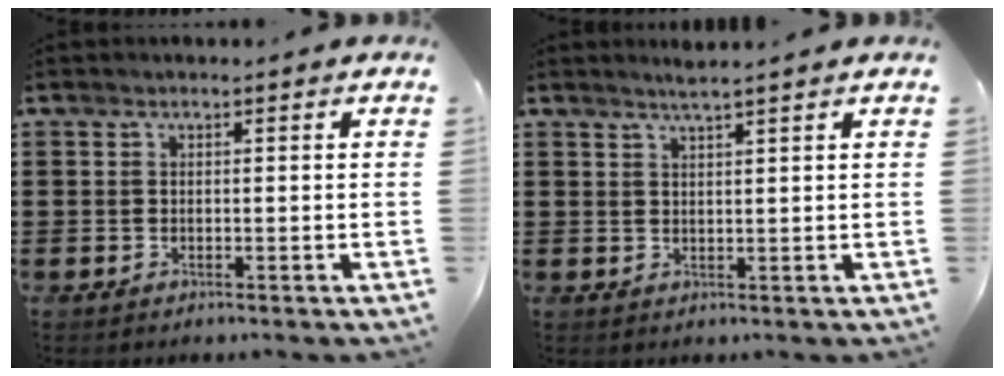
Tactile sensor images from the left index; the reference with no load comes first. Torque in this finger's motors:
{"motor_torque": [-0.53, 0.65, -0.02, -0.01]}